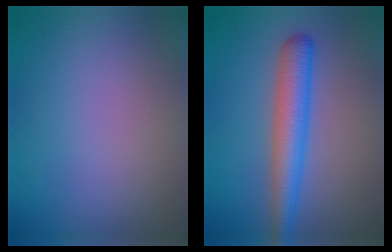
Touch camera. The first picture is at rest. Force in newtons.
{"total": 4.6, "press": 4.6, "slide": 0.1}